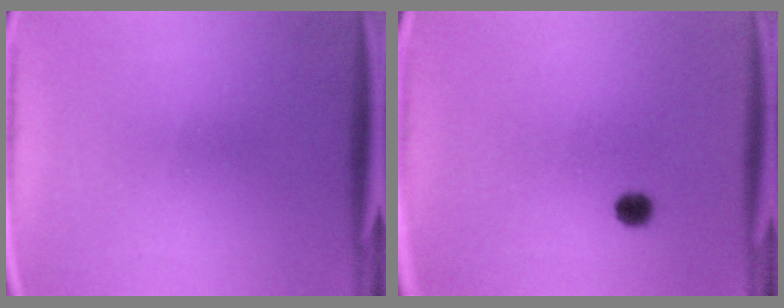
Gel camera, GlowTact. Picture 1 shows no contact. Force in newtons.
{"total": 1.9}